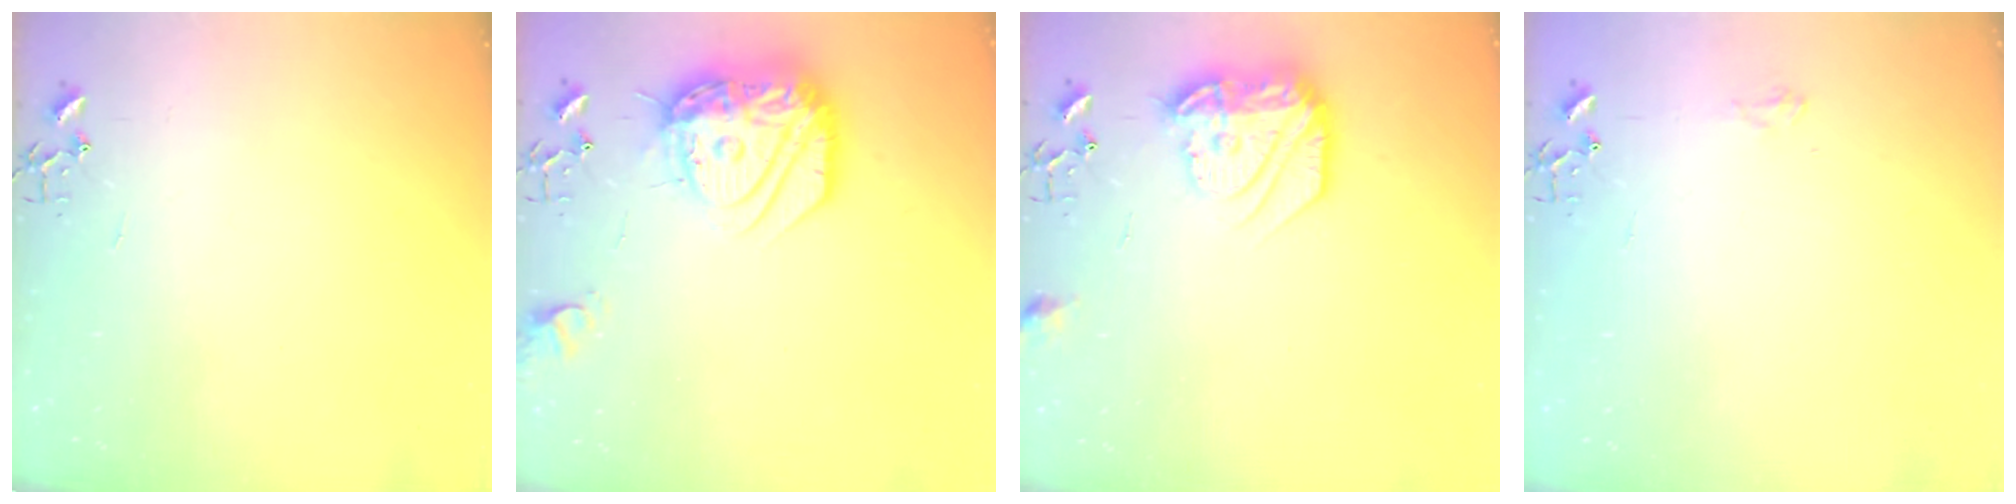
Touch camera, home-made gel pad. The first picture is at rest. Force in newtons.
{"total": 20.4, "press": 20.3, "slide": 1.9}
{"total": 16.8, "press": 16.8, "slide": 1.2}
{"total": 6.8, "press": 6.8, "slide": 0.7}